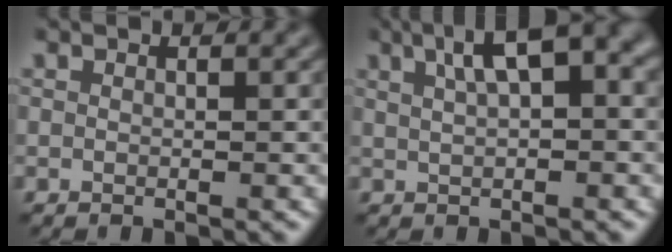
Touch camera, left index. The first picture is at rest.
{"total": 6.8, "force": [2.7, 2.2, 5.9], "torque": [-0.098, 0.018, 0.043]}